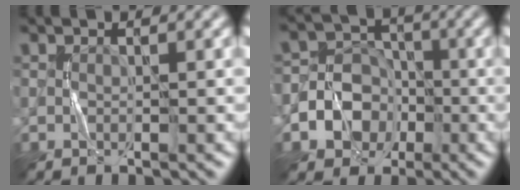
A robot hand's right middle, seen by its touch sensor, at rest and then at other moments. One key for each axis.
{"total": 5.7, "fx": -2.0, "fy": 5.0, "fz": 2.0, "tx": -0.017, "ty": 0.004, "tz": -0.063}